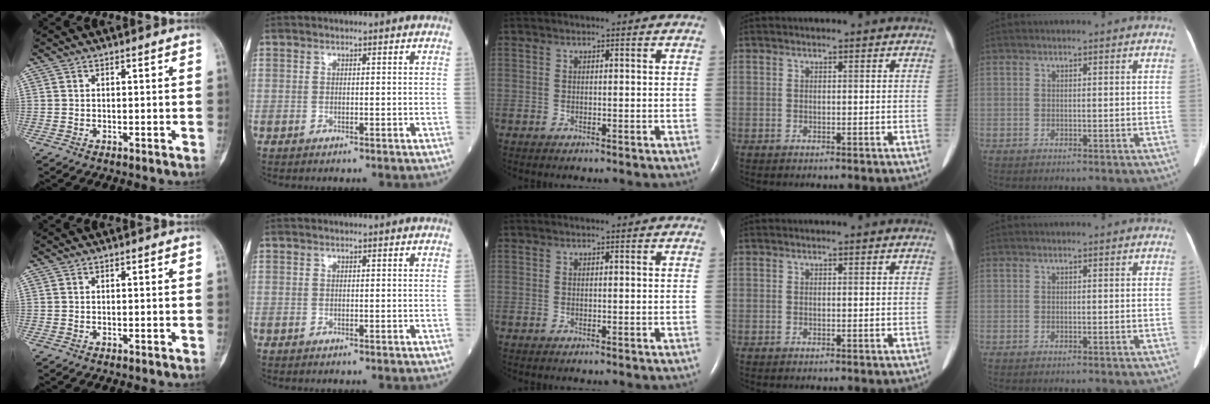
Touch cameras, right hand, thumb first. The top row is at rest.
{}